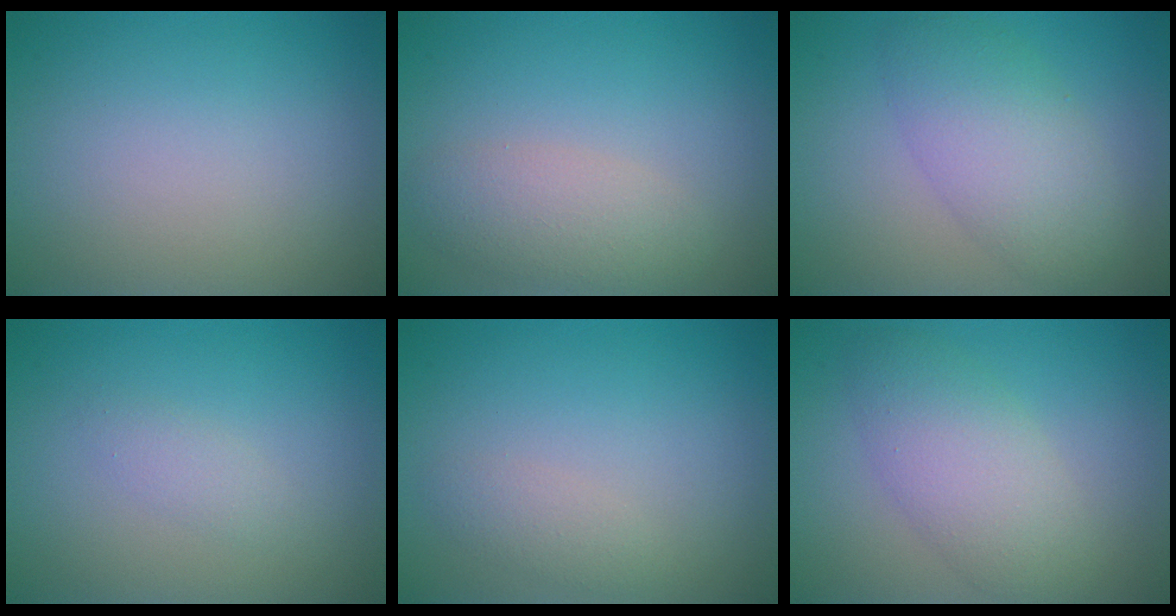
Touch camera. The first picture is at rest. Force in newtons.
{"total": 3.3, "press": 3.2, "slide": 0.0}
{"total": 5.1, "press": 5.1, "slide": 0.2}
{"total": 1.1, "press": 1.1, "slide": 0.0}
{"total": 1.4, "press": 1.4, "slide": 0.1}
{"total": 4.6, "press": 4.6, "slide": 0.0}